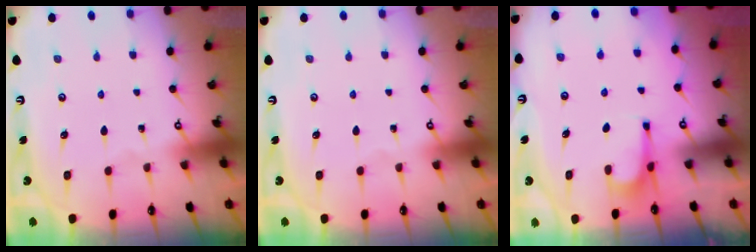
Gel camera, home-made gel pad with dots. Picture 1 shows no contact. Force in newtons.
{"total": 0.0}
{"total": 4.1, "press": 4.1, "slide": 0.3}